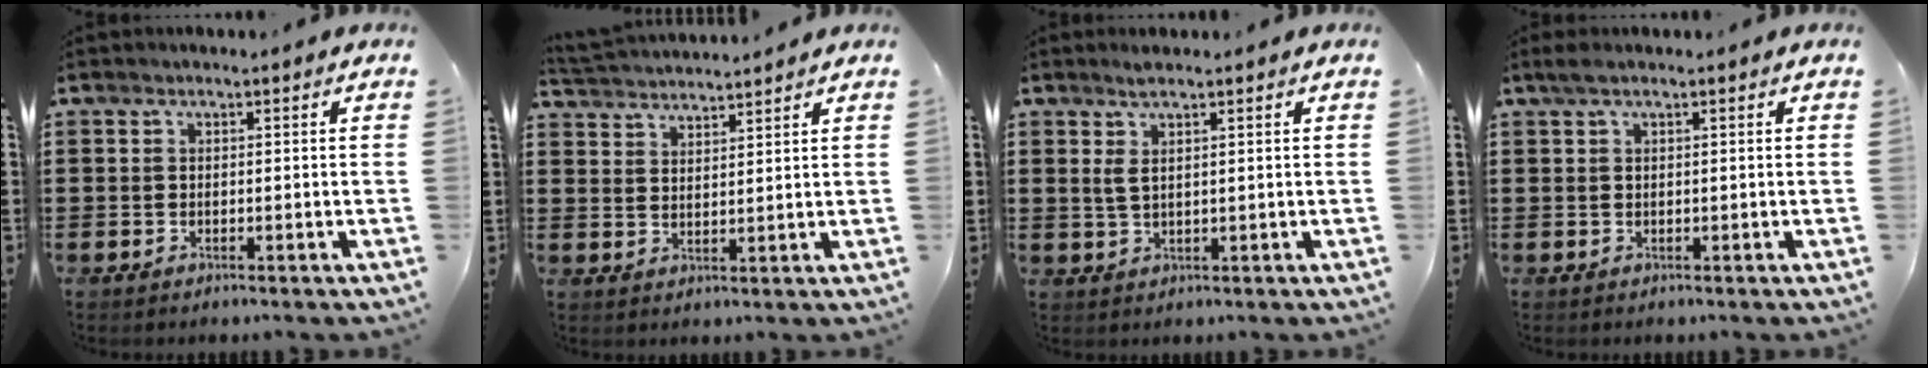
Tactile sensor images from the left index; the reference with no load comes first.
{"total": 2.9, "force": [2.9, -0.2, -0.1], "torque": [-0.009, -0.013, 0.053]}
{"total": 2.7, "force": [1.3, 0.6, 2.3], "torque": [-0.048, 0.004, 0.022]}
{"total": 1.0, "force": [0.5, 0.0, 0.9], "torque": [-0.017, 0.000, 0.009]}